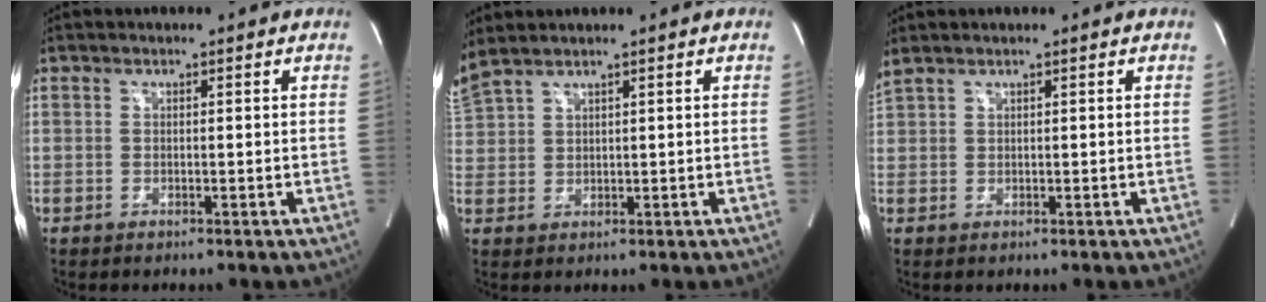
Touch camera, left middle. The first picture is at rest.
{"total": 4.6, "force": [4.0, 0.0, 2.2], "torque": [-0.073, 0.019, 0.098]}
{"total": 2.3, "force": [1.9, 0.0, 1.2], "torque": [-0.049, 0.029, 0.052]}